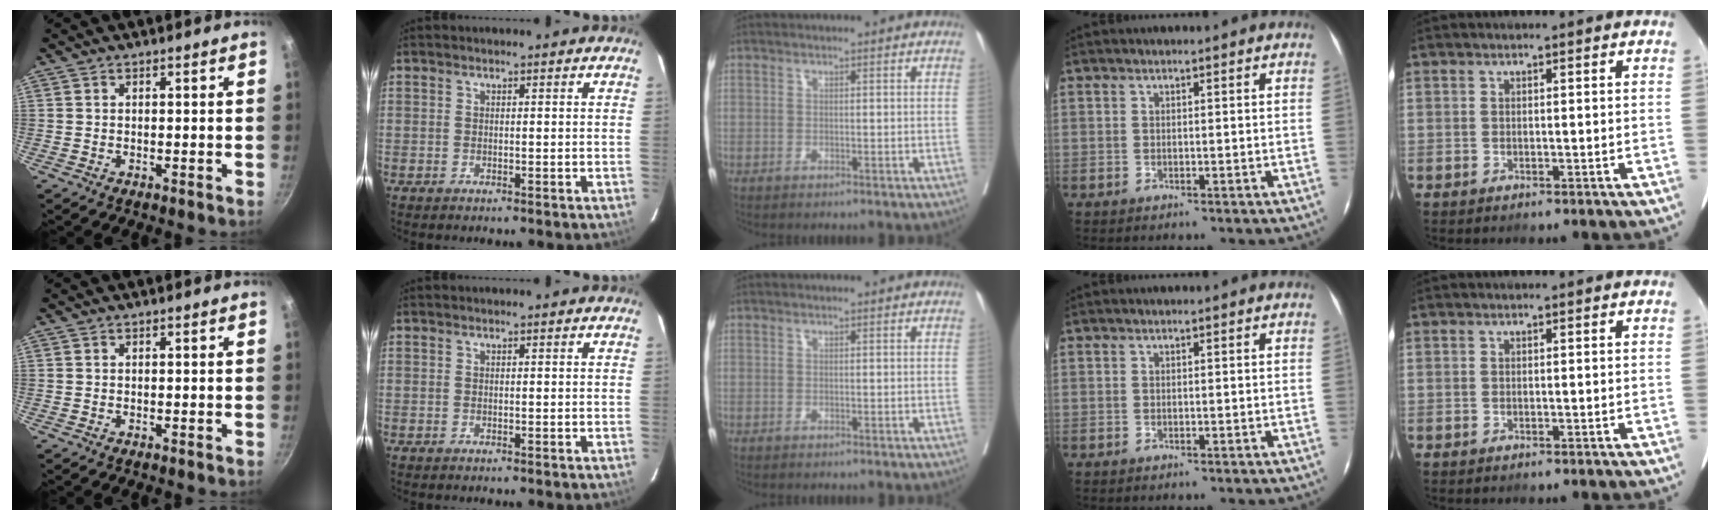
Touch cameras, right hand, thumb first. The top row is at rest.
{}